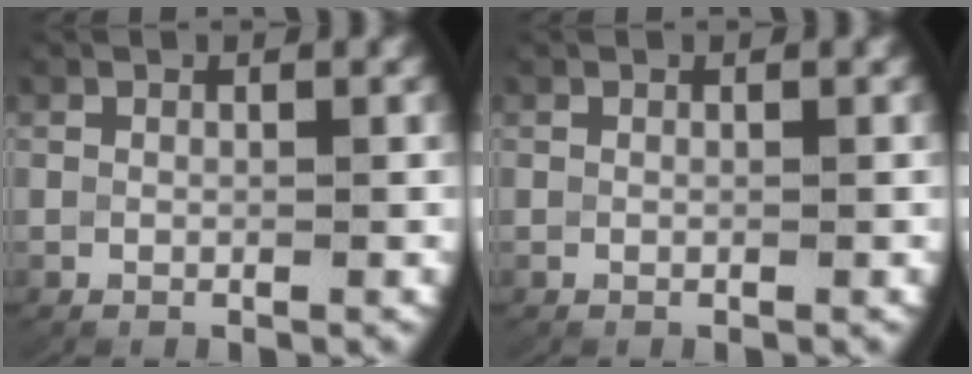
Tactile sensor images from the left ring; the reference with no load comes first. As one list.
[{"total": 0.0}]